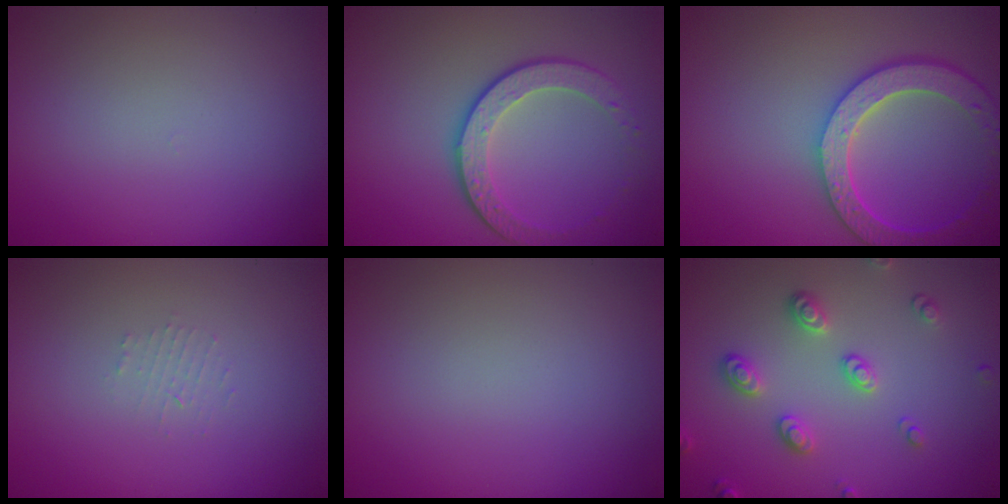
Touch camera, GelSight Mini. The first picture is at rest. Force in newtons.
{"total": 4.0, "press": 3.1, "slide": 2.5}
{"total": 5.9, "press": 4.7, "slide": 3.5}
{"total": 0.9, "press": 0.9, "slide": 0.2}
{"total": 0.0}
{"total": 2.9, "press": 2.7, "slide": 1.1}